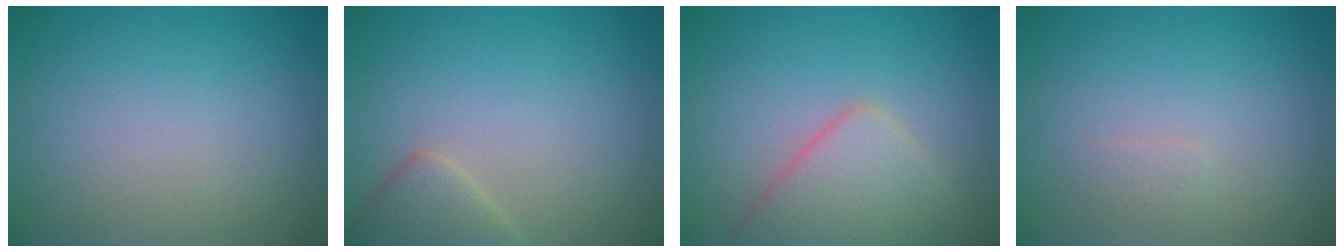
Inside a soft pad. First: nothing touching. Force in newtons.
{"total": 2.7, "press": 2.7, "slide": 0.2}
{"total": 4.5, "press": 4.5, "slide": 0.2}
{"total": 0.7, "press": 0.7, "slide": 0.1}